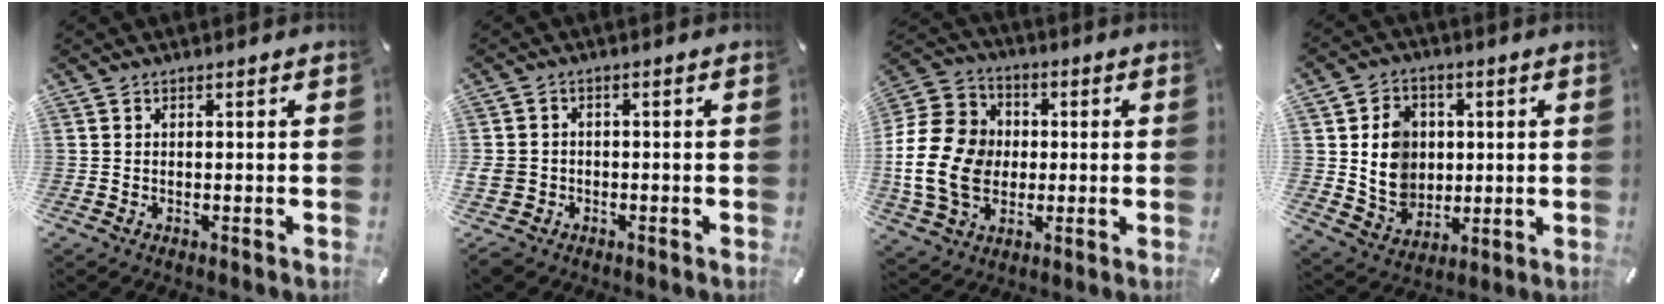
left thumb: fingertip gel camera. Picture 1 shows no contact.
{"total": 4.6, "force": [-1.6, 4.1, 1.4], "torque": [-0.045, 0.007, -0.032]}
{"total": 17.1, "force": [-1.4, 14.4, 9.1], "torque": [-0.203, 0.020, -0.025]}
{"total": 10.4, "force": [1.6, 9.4, 4.3], "torque": [-0.086, 0.004, 0.036]}